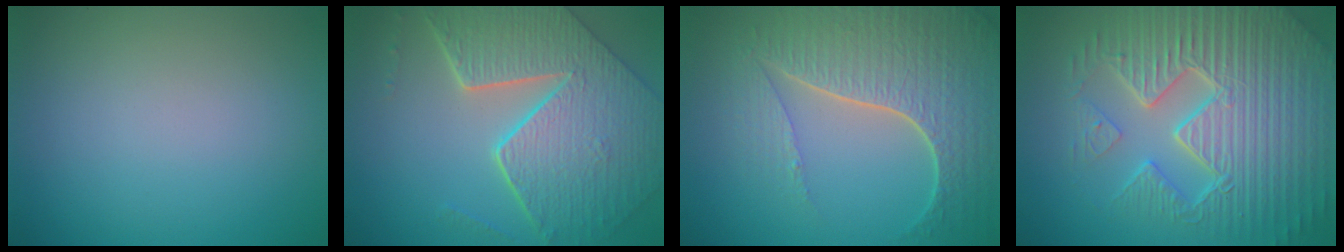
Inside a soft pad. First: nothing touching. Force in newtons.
{"total": 9.4, "press": 6.9, "slide": 6.4}
{"total": 7.7, "press": 5.6, "slide": 5.3}
{"total": 10.1, "press": 6.7, "slide": 7.5}